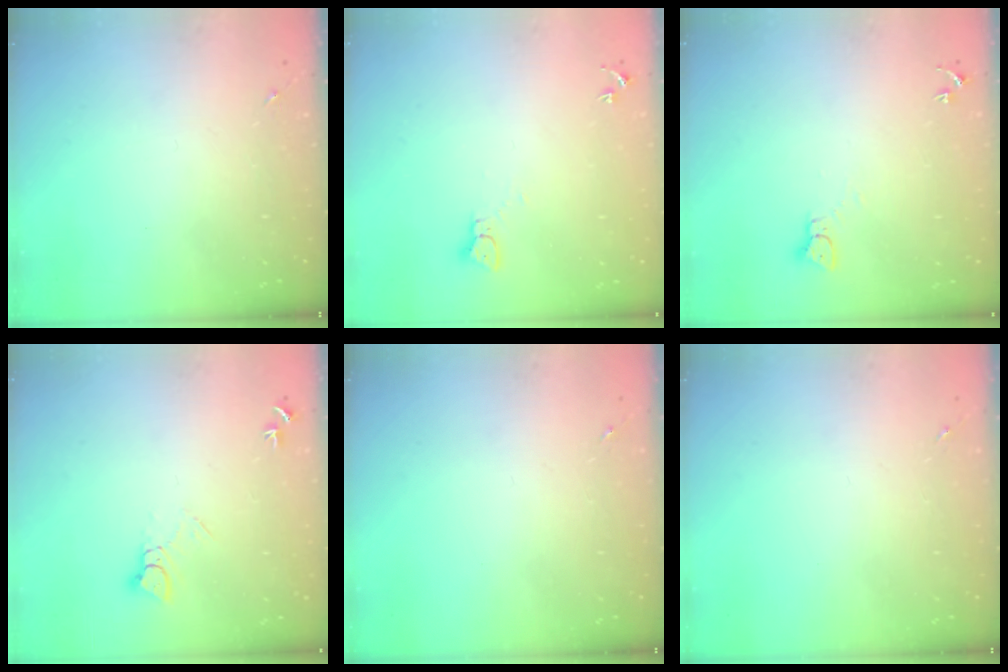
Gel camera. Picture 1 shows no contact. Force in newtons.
{"total": 2.3, "press": 2.3, "slide": 0.3}
{"total": 2.3, "press": 2.3, "slide": 0.2}
{"total": 4.1, "press": 4.1, "slide": 0.3}
{"total": 0.0}
{"total": 0.0}